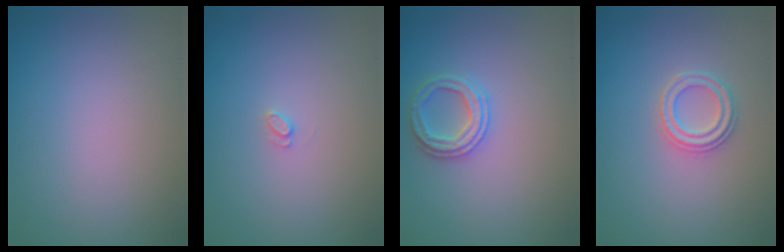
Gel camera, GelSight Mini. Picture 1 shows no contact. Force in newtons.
{"total": 0.7, "press": 0.7, "slide": 0.1}
{"total": 2.4, "press": 2.4, "slide": 0.2}
{"total": 2.3, "press": 2.3, "slide": 0.3}